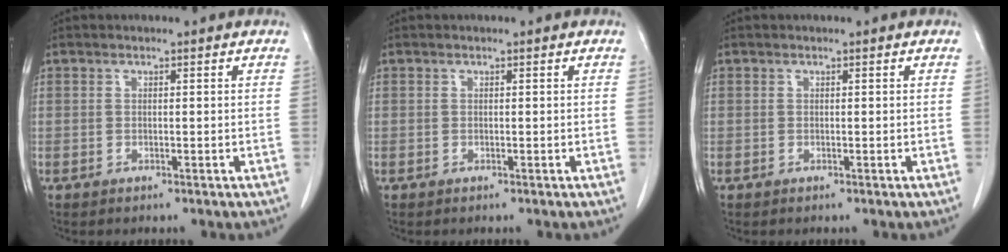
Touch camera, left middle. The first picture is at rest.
{"total": 0.0}
{"total": 0.0}